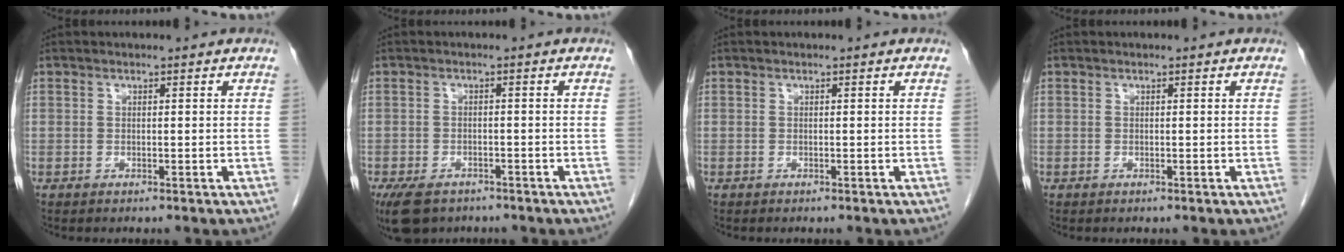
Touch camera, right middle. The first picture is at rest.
{"total": 6.7, "force": [-4.8, 3.6, 3.0], "torque": [-0.057, -0.007, -0.074]}
{"total": 0.0}
{"total": 0.0}